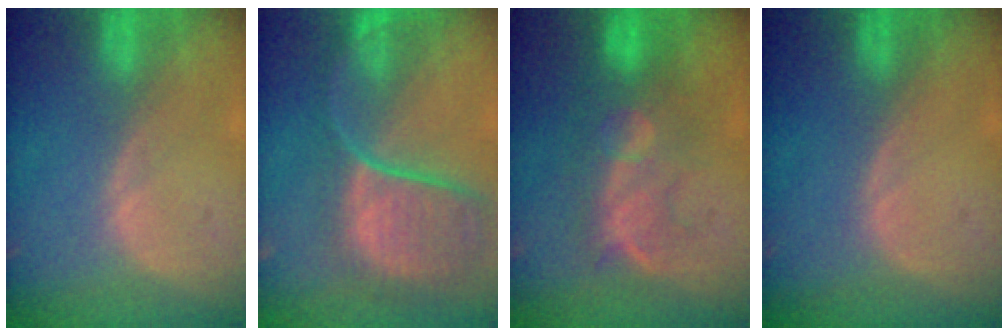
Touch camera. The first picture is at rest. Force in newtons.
{"total": 11.9, "press": 9.9, "slide": 6.6}
{"total": 7.9, "press": 7.8, "slide": 1.3}
{"total": 0.0}